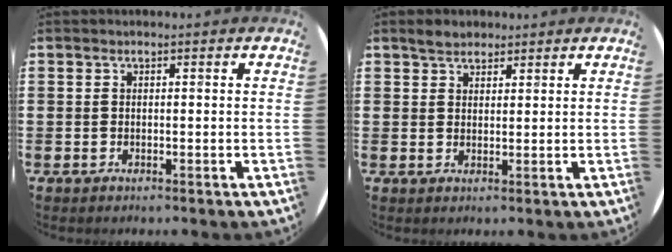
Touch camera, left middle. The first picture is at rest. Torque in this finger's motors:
{"motor_torque": [0.20, -0.19, 0.02, 0.01]}